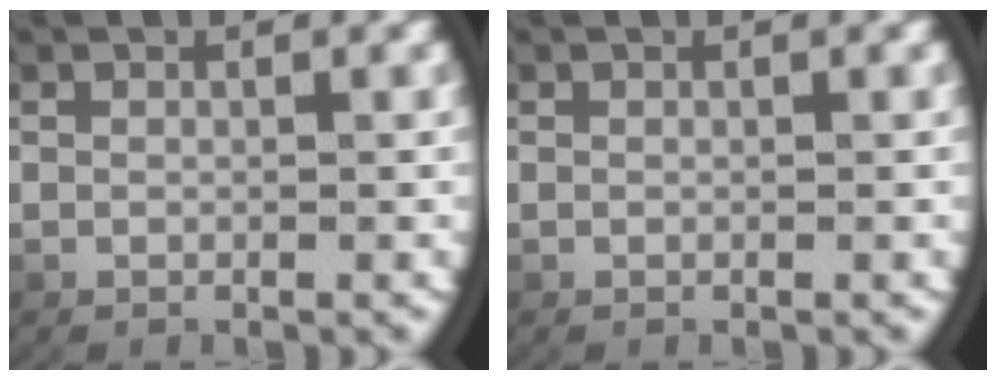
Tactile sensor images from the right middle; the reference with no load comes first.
{"total": 0.0}